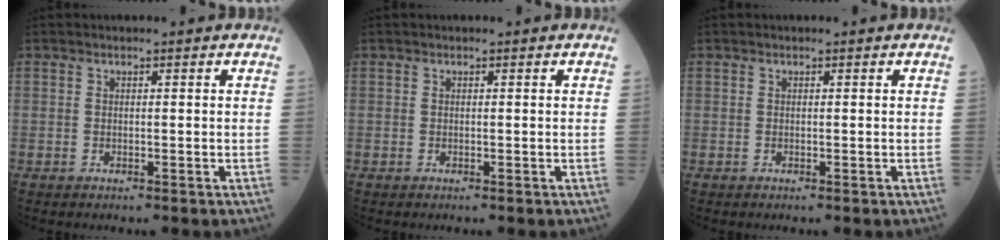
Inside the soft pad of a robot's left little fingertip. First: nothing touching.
{"total": 0.0}
{"total": 0.0}